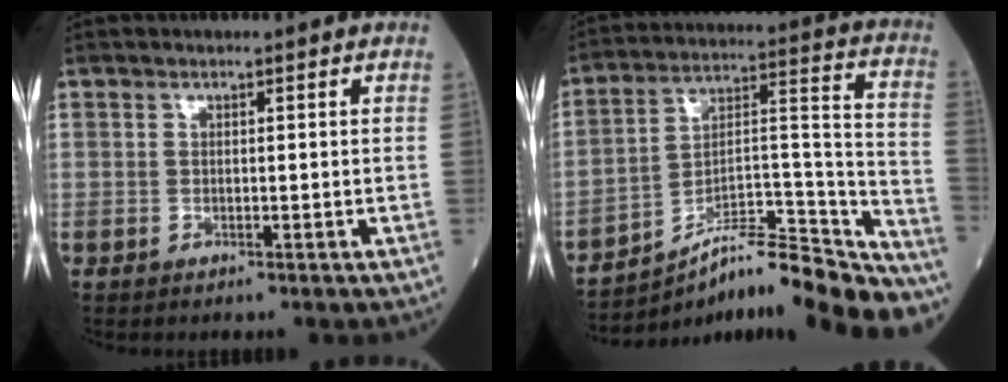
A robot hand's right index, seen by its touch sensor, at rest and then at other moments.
{"total": 24.8, "force": [-21.4, 3.8, 12.0], "torque": [-0.119, 0.037, -0.322]}